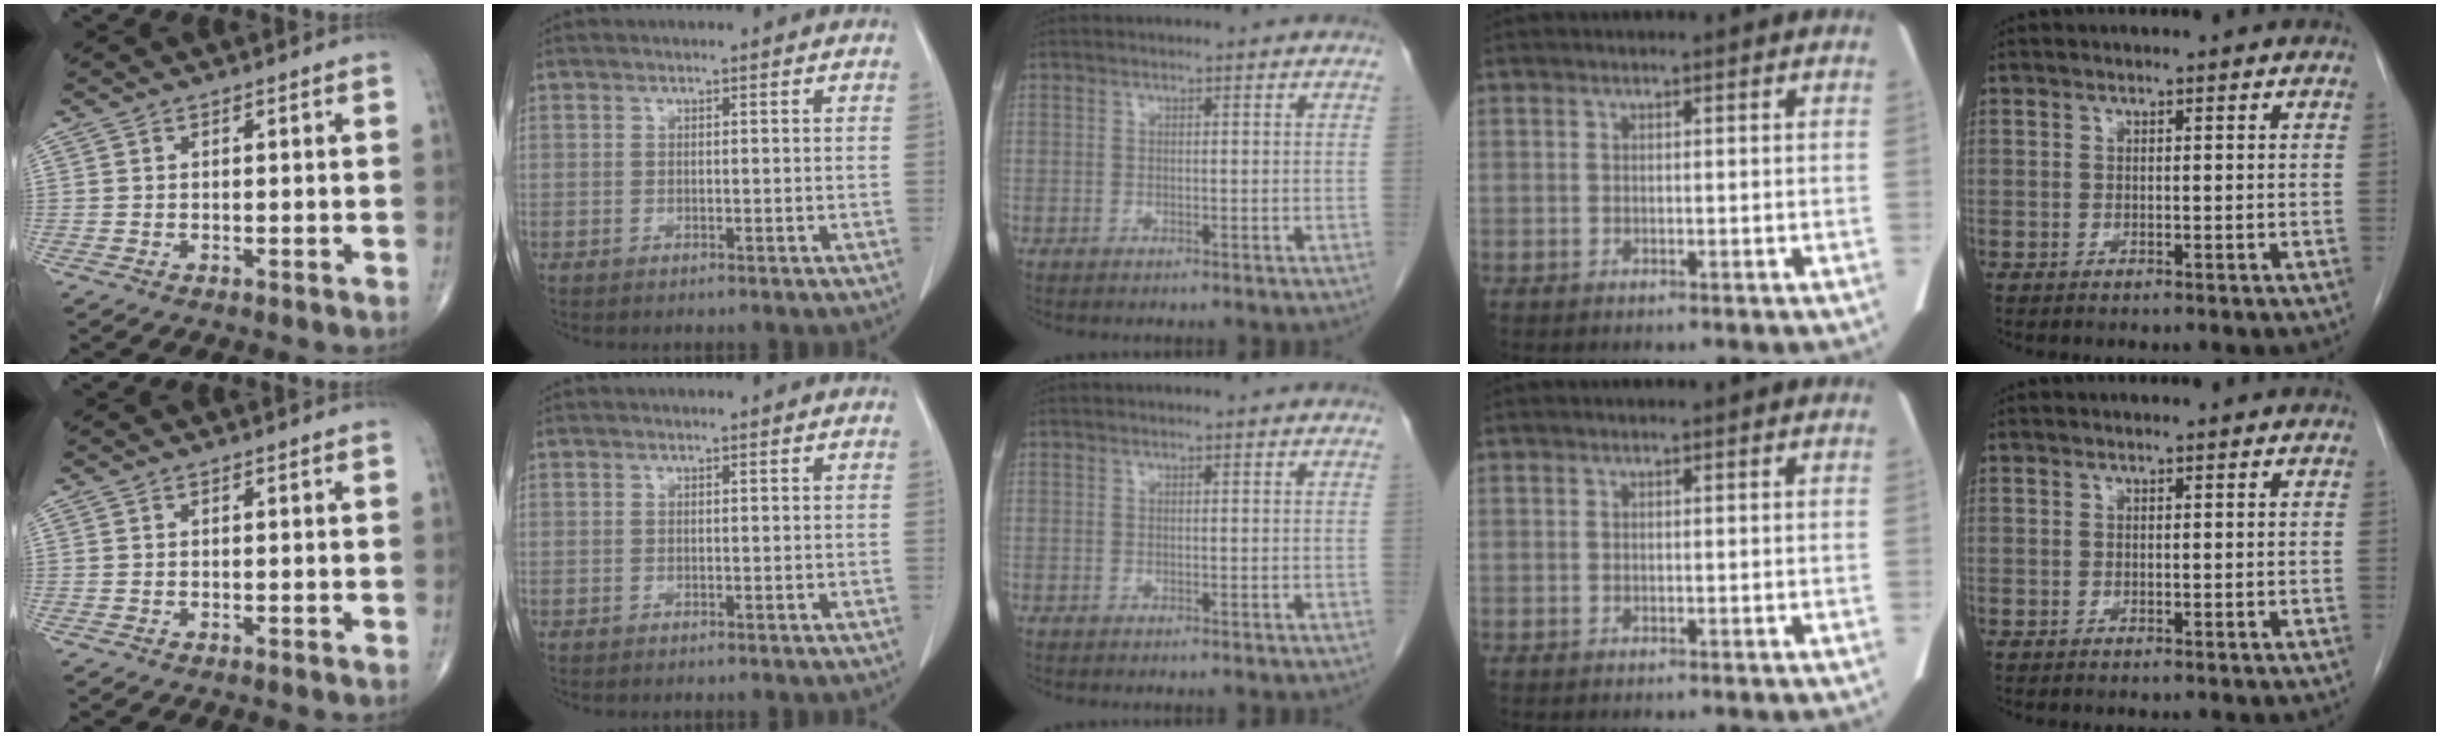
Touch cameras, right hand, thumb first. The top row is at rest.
{}